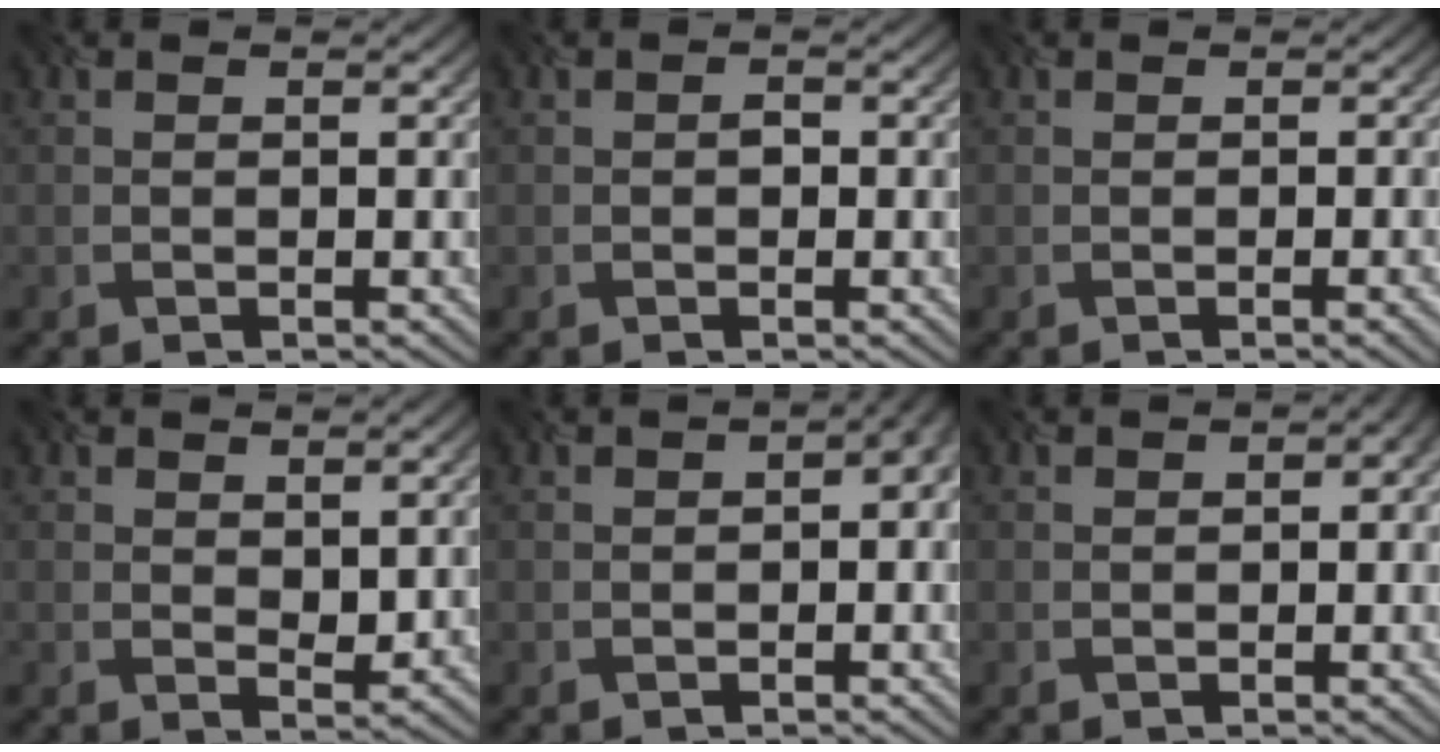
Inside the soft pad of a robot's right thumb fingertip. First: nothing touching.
{"total": 0.5, "force": [-0.4, 0.2, -0.2], "torque": [0.002, 0.004, 0.000]}
{"total": 2.7, "force": [-0.9, 0.8, 2.4], "torque": [-0.018, 0.008, -0.008]}
{"total": 2.1, "force": [0.6, 1.3, 1.5], "torque": [-0.029, 0.003, 0.026]}
{"total": 3.7, "force": [-0.9, 1.9, 3.0], "torque": [-0.025, 0.006, 0.005]}
{"total": 1.9, "force": [-0.4, 1.0, 1.5], "torque": [-0.018, 0.004, 0.004]}